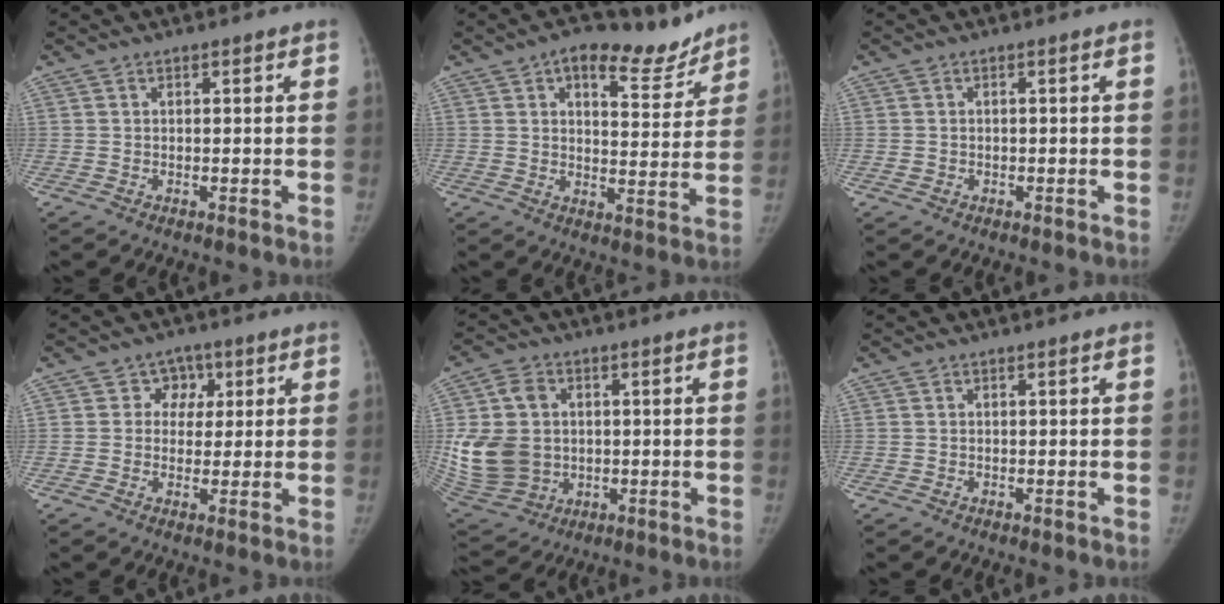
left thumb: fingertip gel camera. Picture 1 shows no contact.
{"total": 11.7, "force": [8.6, 5.1, 6.2], "torque": [-0.046, -0.042, 0.127]}
{"total": 0.7, "force": [-0.1, 0.6, 0.3], "torque": [-0.007, 0.007, 0.002]}
{"total": 4.7, "force": [1.4, 4.3, 1.3], "torque": [0.018, 0.005, 0.011]}
{"total": 17.0, "force": [0.4, 13.7, 10.1], "torque": [-0.203, -0.004, 0.028]}
{"total": 0.0}